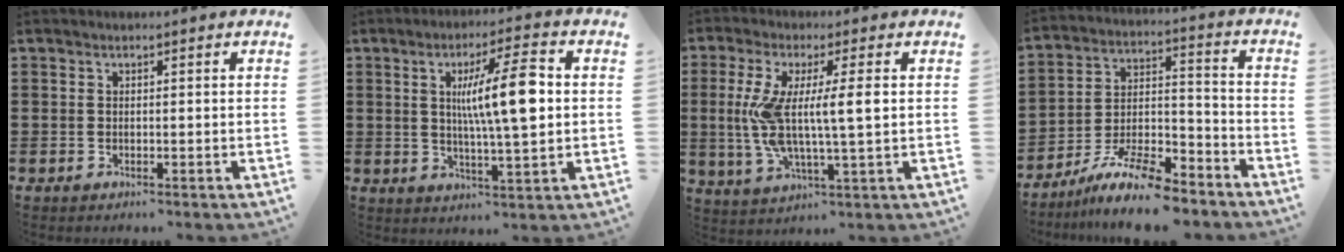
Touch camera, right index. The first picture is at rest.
{"total": 11.0, "force": [1.6, 2.1, 10.7], "torque": [-0.183, 0.003, 0.019]}
{"total": 9.3, "force": [0.9, 1.6, 9.1], "torque": [-0.191, -0.008, 0.006]}
{"total": 11.8, "force": [-9.8, 2.7, 6.1], "torque": [-0.102, 0.037, -0.187]}